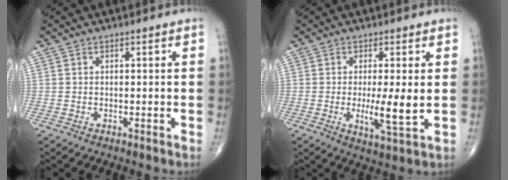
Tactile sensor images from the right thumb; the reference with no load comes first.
{"total": 6.8, "force": [-0.1, 1.1, 6.7], "torque": [-0.122, -0.021, -0.003]}